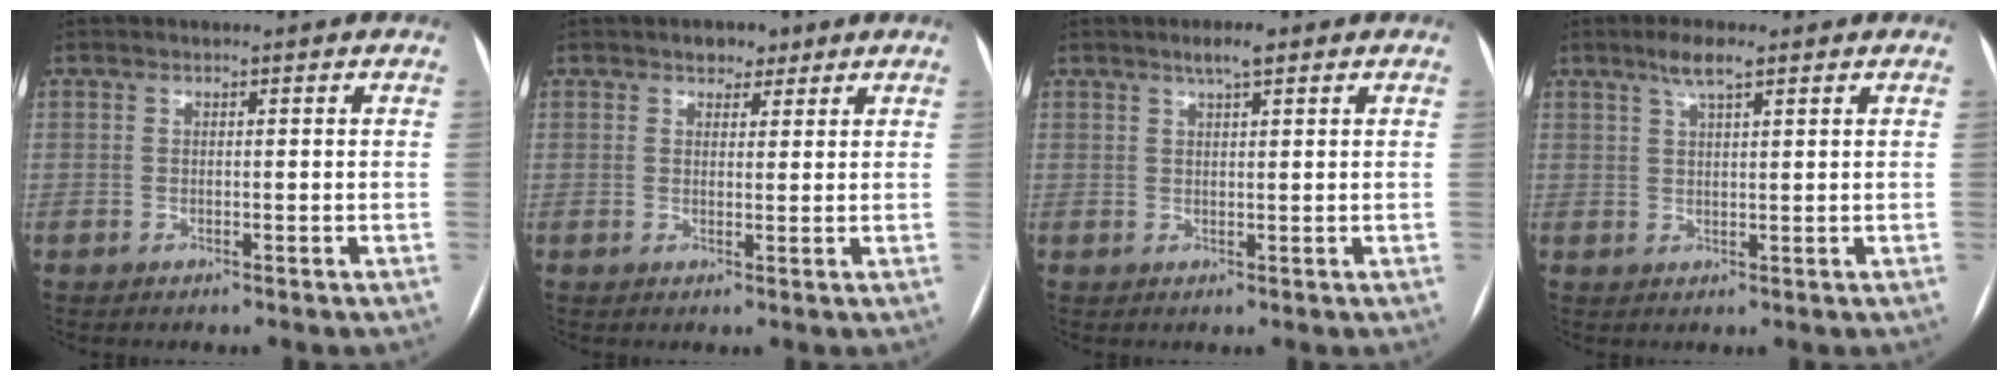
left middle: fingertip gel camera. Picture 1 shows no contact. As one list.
[{"total": 2.7, "force": [1.9, 1.7, 1.0], "torque": [-0.010, 0.004, 0.025]}, {"total": 2.8, "force": [1.8, 0.3, 2.1], "torque": [-0.040, 0.007, 0.030]}, {"total": 3.8, "force": [2.5, 0.5, 2.8], "torque": [-0.057, 0.008, 0.048]}]